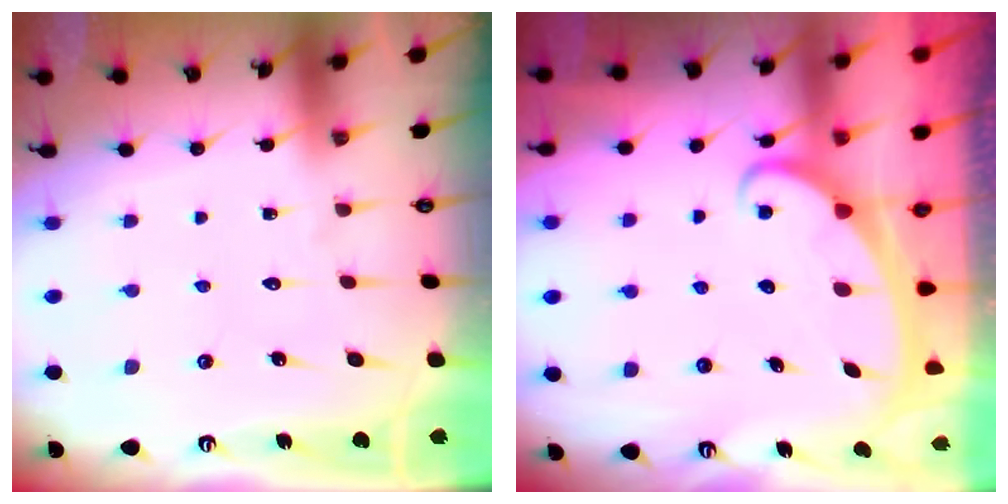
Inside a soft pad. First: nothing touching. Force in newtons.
{"total": 2.3, "press": 2.3, "slide": 0.3}